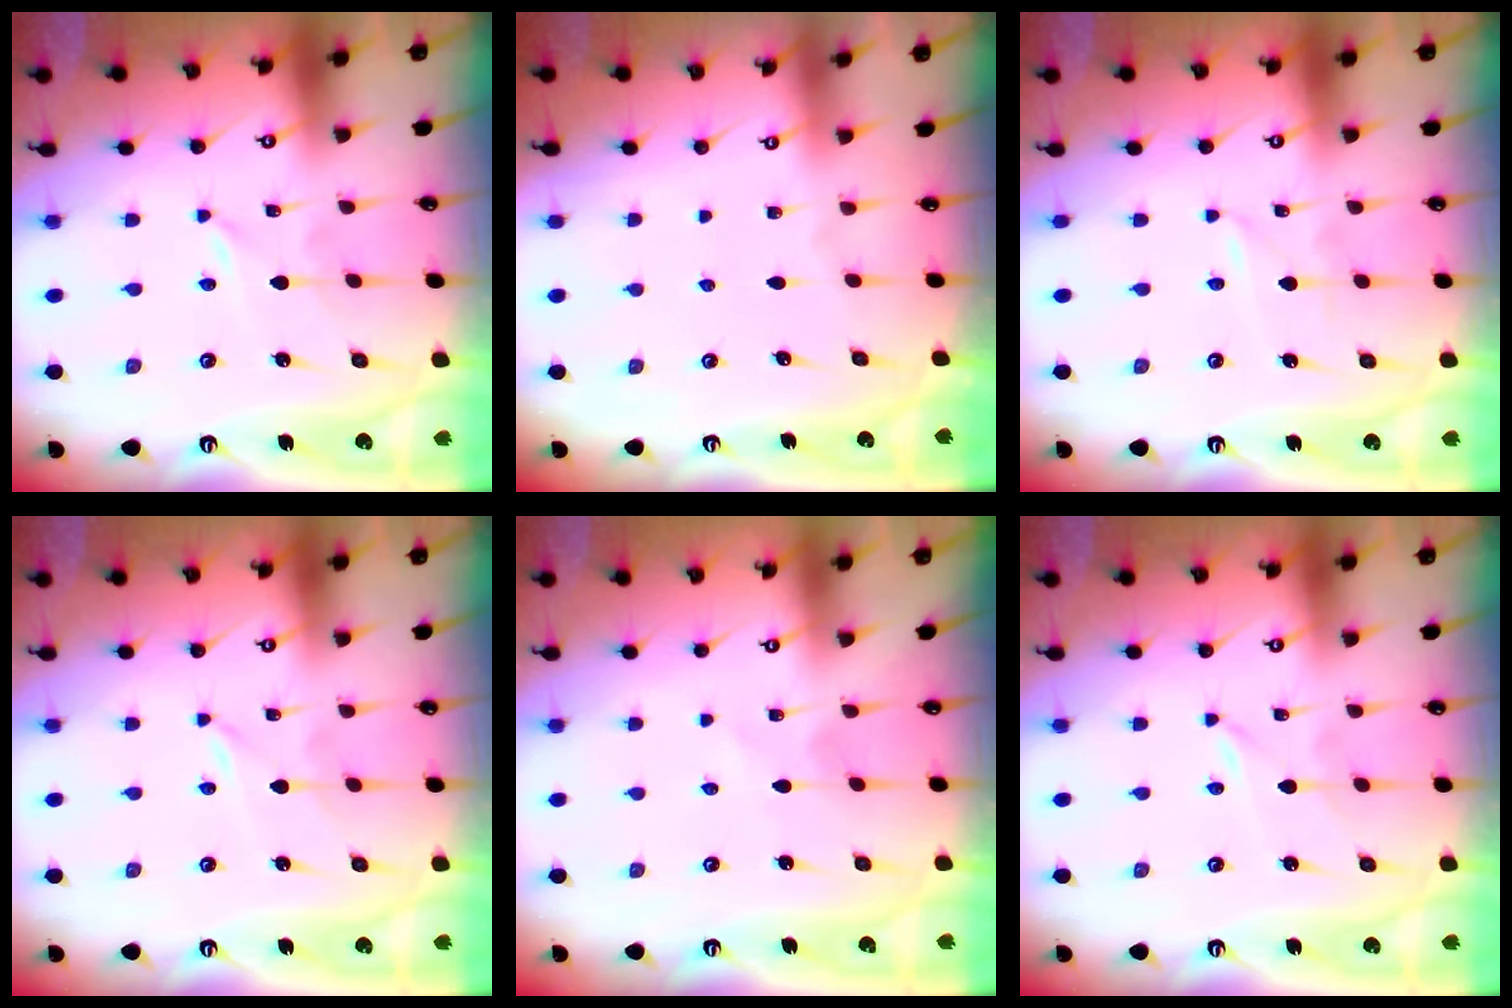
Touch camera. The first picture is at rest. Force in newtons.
{"total": 0.0}
{"total": 0.6, "press": 0.6, "slide": 0.0}
{"total": 0.0}
{"total": 1.9, "press": 1.9, "slide": 0.1}
{"total": 0.0}